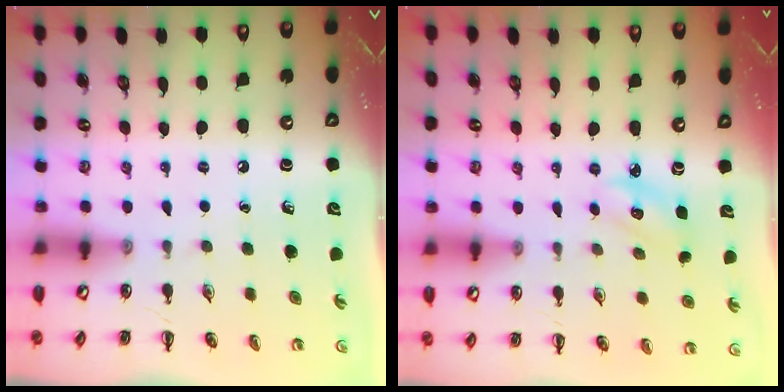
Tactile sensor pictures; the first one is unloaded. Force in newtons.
{"total": 2.7, "press": 2.7, "slide": 0.4}